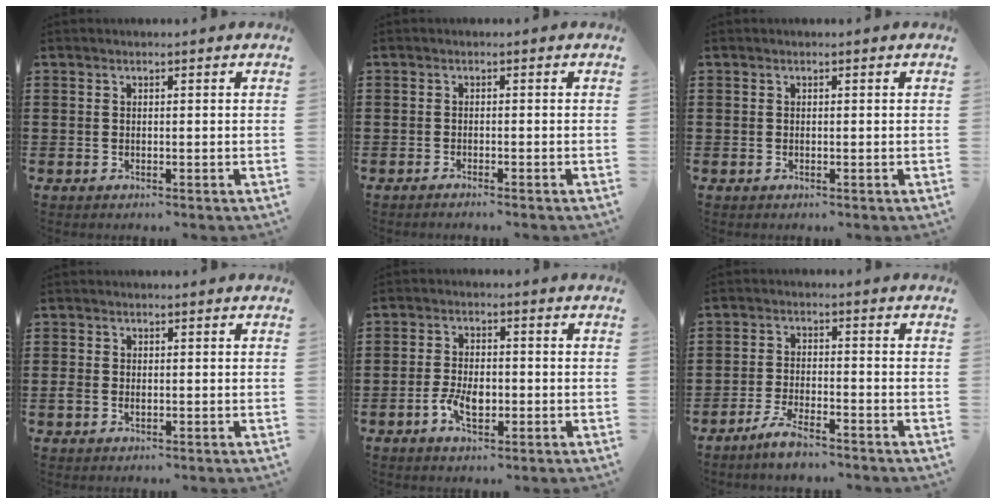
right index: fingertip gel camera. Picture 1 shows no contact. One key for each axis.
{"total": 1.1, "fx": -1.1, "fy": -0.3, "fz": 0.1, "tx": -0.003, "ty": -0.002, "tz": -0.021}
{"total": 0.0}
{"total": 1.4, "fx": -0.4, "fy": 1.0, "fz": 1.0, "tx": -0.026, "ty": 0.000, "tz": -0.010}
{"total": 4.7, "fx": -1.5, "fy": 2.5, "fz": 3.7, "tx": -0.078, "ty": 0.003, "tz": -0.027}
{"total": 4.4, "fx": -4.0, "fy": 0.3, "fz": 1.9, "tx": -0.052, "ty": -0.005, "tz": -0.083}